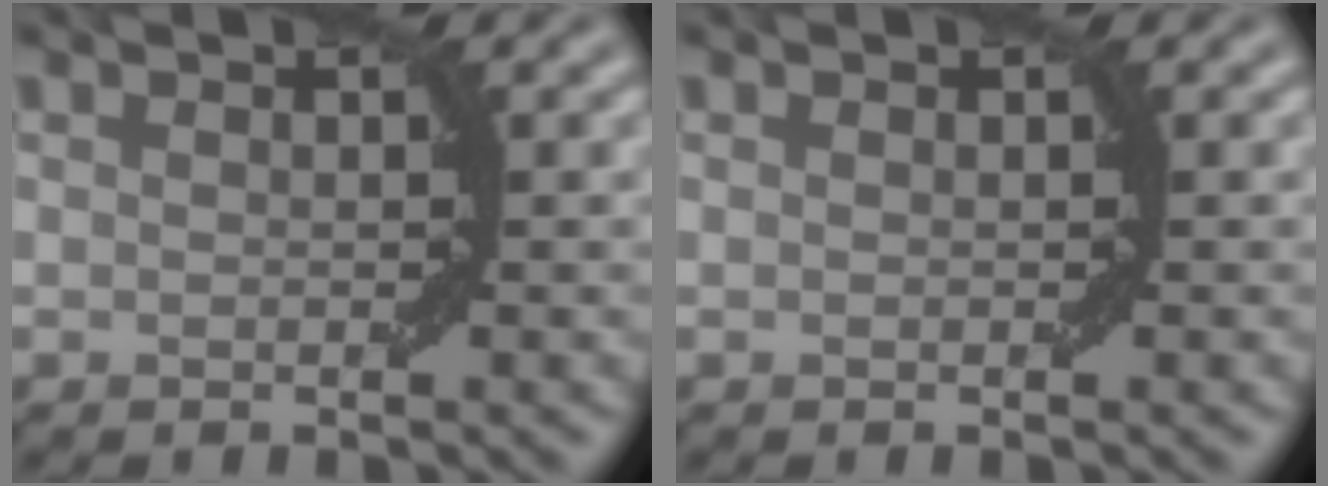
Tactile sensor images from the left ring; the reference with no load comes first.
{"total": 0.0}